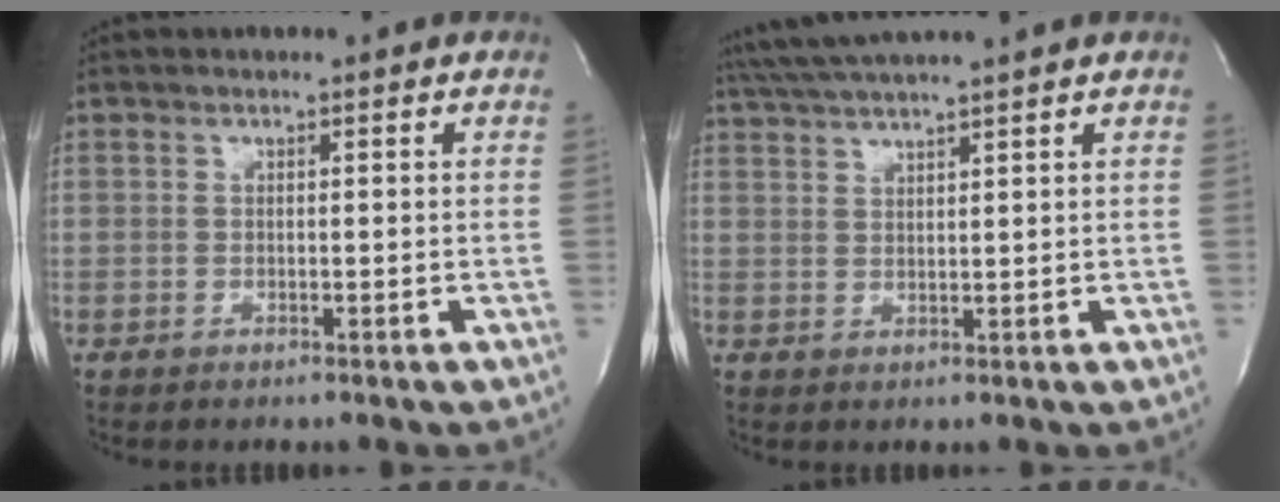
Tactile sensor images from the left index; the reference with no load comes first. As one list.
[{"total": 7.3, "force": [6.4, -1.5, 3.2], "torque": [-0.059, 0.019, 0.107]}]